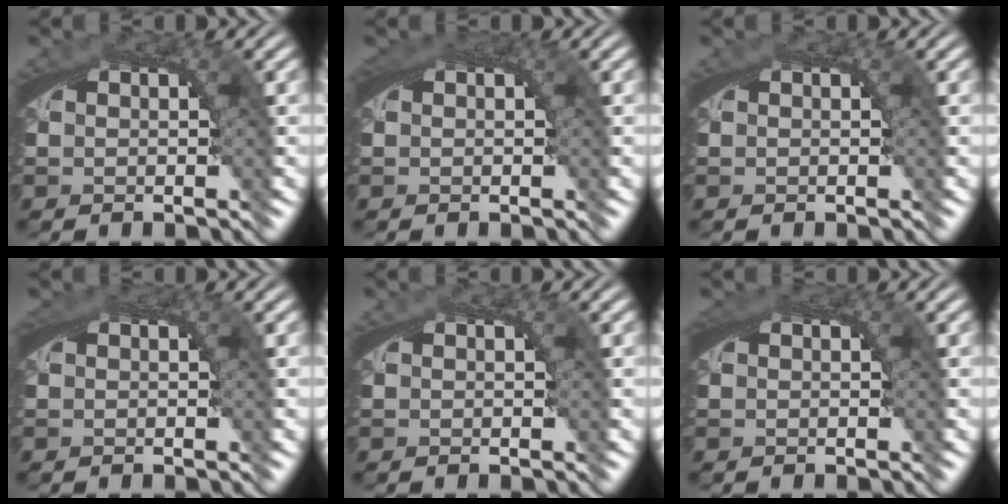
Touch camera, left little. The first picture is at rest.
{"total": 1.0, "force": [0.4, 0.2, 0.8], "torque": [-0.013, 0.003, 0.008]}
{"total": 0.0}
{"total": 0.7, "force": [0.3, 0.2, 0.6], "torque": [-0.010, 0.002, 0.005]}
{"total": 0.5, "force": [-0.2, -0.2, -0.4], "torque": [0.006, -0.002, -0.003]}
{"total": 1.0, "force": [0.3, 0.3, 0.9], "torque": [-0.015, 0.002, 0.006]}